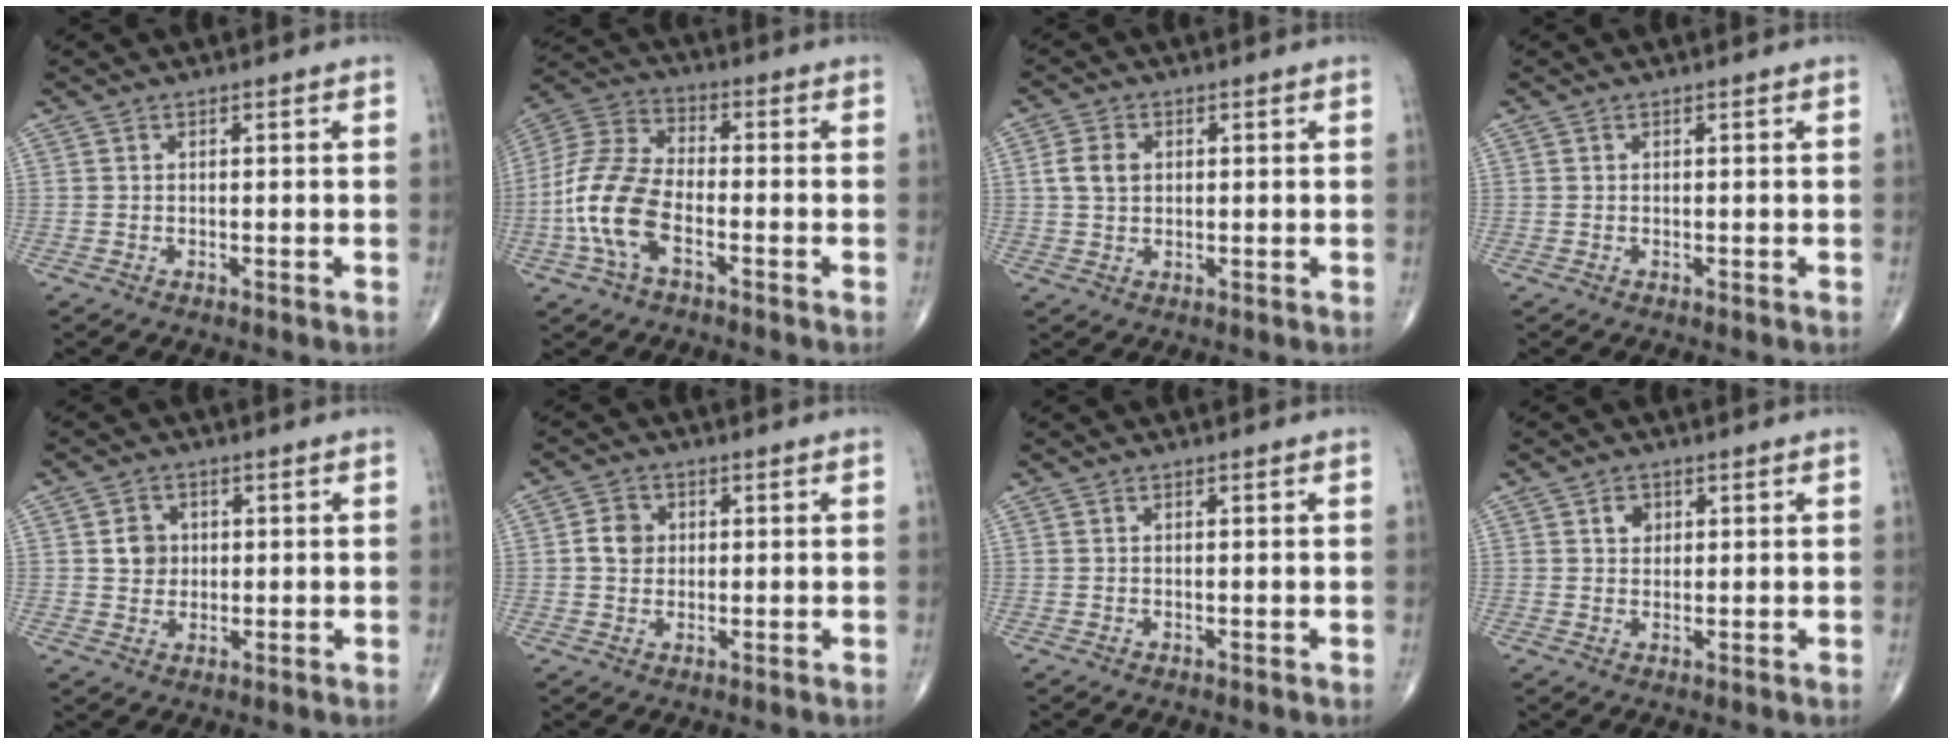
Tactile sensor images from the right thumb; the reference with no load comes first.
{"total": 13.3, "force": [-4.1, 6.9, 10.6], "torque": [-0.229, 0.032, -0.085]}
{"total": 4.4, "force": [0.8, 3.2, 2.9], "torque": [-0.052, 0.001, 0.014]}
{"total": 0.0}
{"total": 4.2, "force": [0.7, 3.7, 1.8], "torque": [-0.009, 0.001, 0.010]}
{"total": 4.1, "force": [0.5, 3.5, 2.0], "torque": [-0.023, 0.005, 0.004]}
{"total": 0.0}
{"total": 2.4, "force": [1.0, 2.0, 1.1], "torque": [-0.008, -0.003, 0.014]}